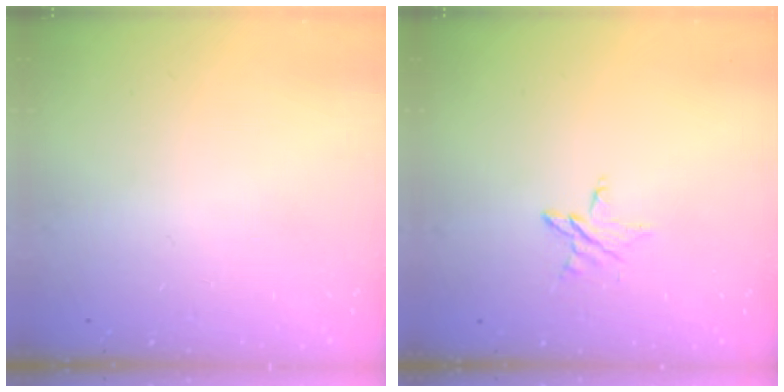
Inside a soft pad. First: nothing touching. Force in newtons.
{"total": 3.5, "press": 3.5, "slide": 0.3}